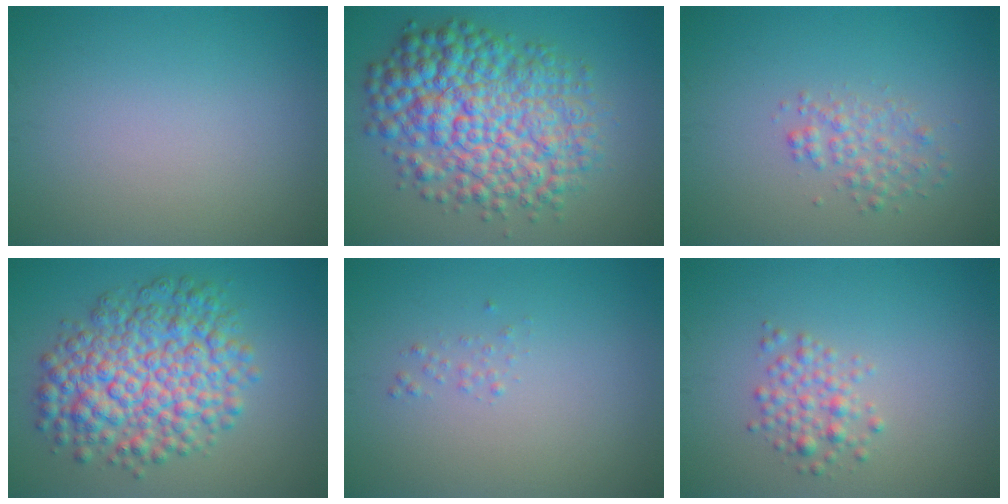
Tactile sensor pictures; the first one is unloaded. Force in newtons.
{"total": 10.4, "press": 10.4, "slide": 0.1}
{"total": 2.0, "press": 2.0, "slide": 0.1}
{"total": 8.8, "press": 8.8, "slide": 0.1}
{"total": 0.6, "press": 0.6, "slide": 0.0}
{"total": 2.1, "press": 2.1, "slide": 0.2}